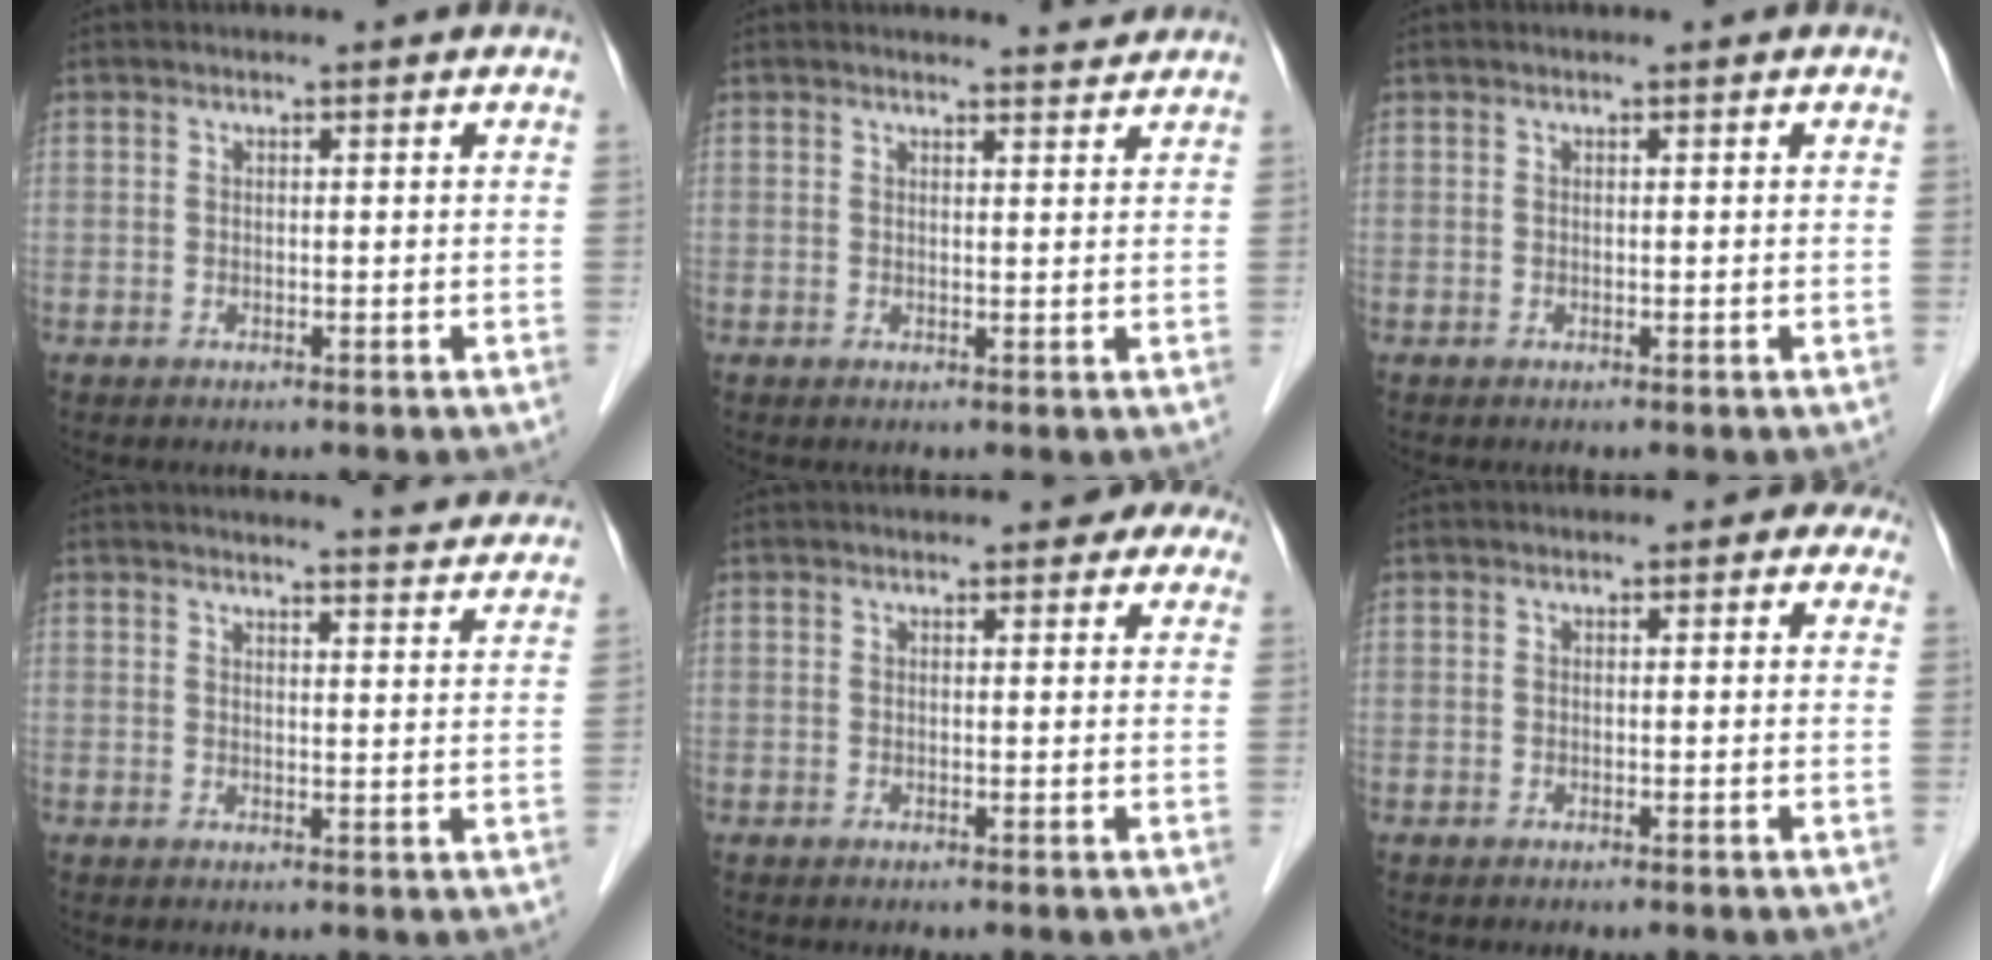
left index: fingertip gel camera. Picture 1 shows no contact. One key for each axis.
{"total": 2.1, "fx": 2.1, "fy": 0.0, "fz": -0.3, "tx": -0.006, "ty": -0.006, "tz": 0.025}
{"total": 0.0}
{"total": 10.8, "fx": 10.5, "fy": 0.4, "fz": 2.4, "tx": -0.026, "ty": -0.018, "tz": 0.107}
{"total": 4.3, "fx": 3.4, "fy": 2.0, "fz": 1.7, "tx": -0.002, "ty": 0.010, "tz": 0.027}
{"total": 1.3, "fx": 0.5, "fy": 1.0, "fz": 0.6, "tx": 0.007, "ty": 0.005, "tz": -0.007}